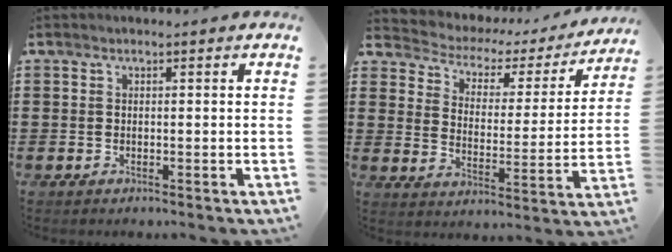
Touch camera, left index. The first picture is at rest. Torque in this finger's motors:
{"motor_torque": [1.12, -1.02, 0.37, 0.01]}